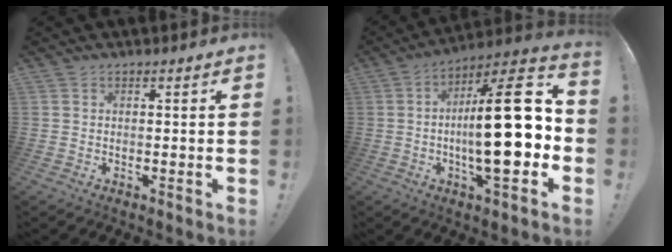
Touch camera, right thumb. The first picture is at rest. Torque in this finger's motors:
{"motor_torque": [2.16, 2.85, 2.49, -0.28, 0.26]}